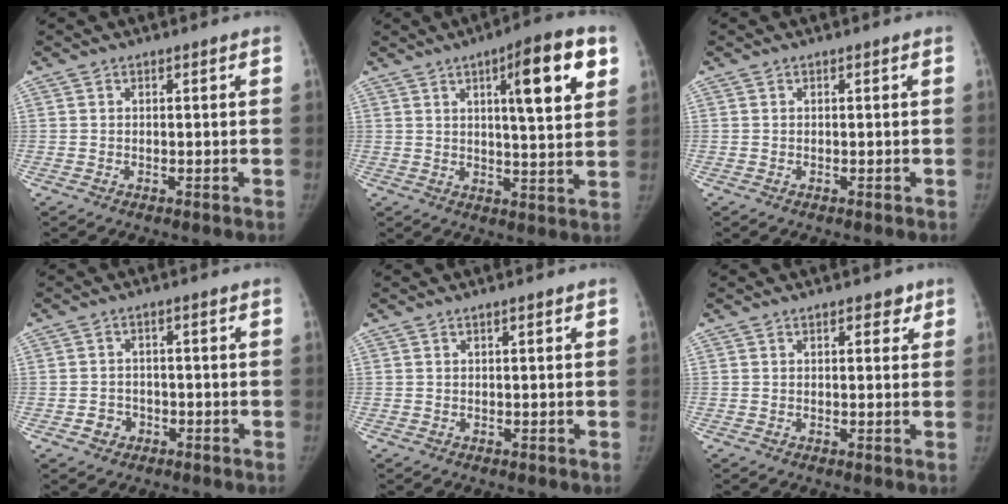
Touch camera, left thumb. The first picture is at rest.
{"total": 13.7, "force": [5.7, 2.9, 12.1], "torque": [-0.153, -0.018, 0.075]}
{"total": 0.0}
{"total": 3.0, "force": [-1.5, 2.6, 0.5], "torque": [0.007, 0.016, -0.024]}
{"total": 0.0}
{"total": 2.7, "force": [1.6, 1.5, 1.5], "torque": [0.003, -0.005, 0.019]}